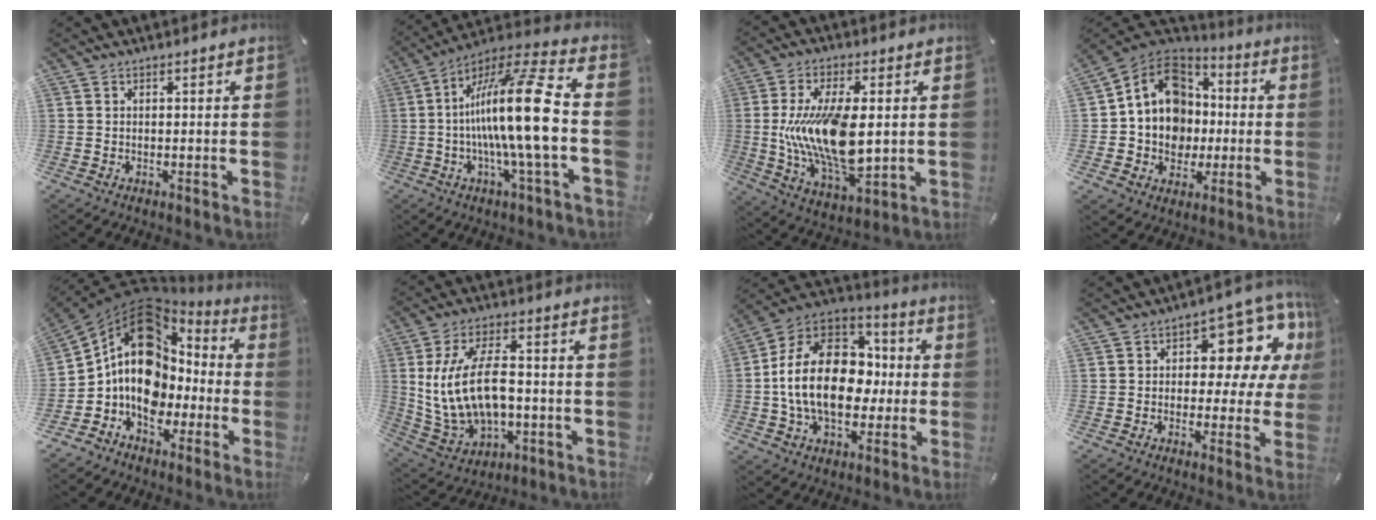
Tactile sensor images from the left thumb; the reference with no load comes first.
{"total": 21.3, "force": [-0.9, 2.2, 21.2], "torque": [-0.415, -0.014, -0.030]}
{"total": 17.3, "force": [1.1, 8.2, 15.2], "torque": [-0.313, -0.024, 0.017]}
{"total": 13.3, "force": [0.1, 12.1, 5.3], "torque": [-0.101, -0.001, 0.009]}
{"total": 14.7, "force": [3.2, 11.9, 8.0], "torque": [-0.151, -0.048, 0.053]}
{"total": 16.1, "force": [0.1, 9.9, 12.6], "torque": [-0.265, 0.002, 0.008]}
{"total": 22.0, "force": [-1.9, 15.6, 15.4], "torque": [-0.305, 0.020, -0.028]}
{"total": 12.7, "force": [4.9, 7.6, 8.9], "torque": [-0.108, -0.039, 0.082]}